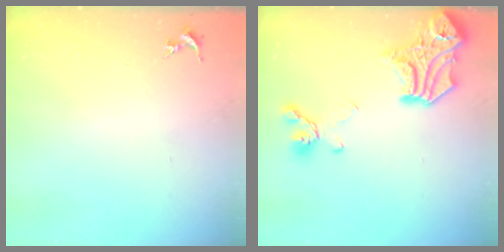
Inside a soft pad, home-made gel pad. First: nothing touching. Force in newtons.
{"total": 19.9, "press": 19.9, "slide": 0.9}